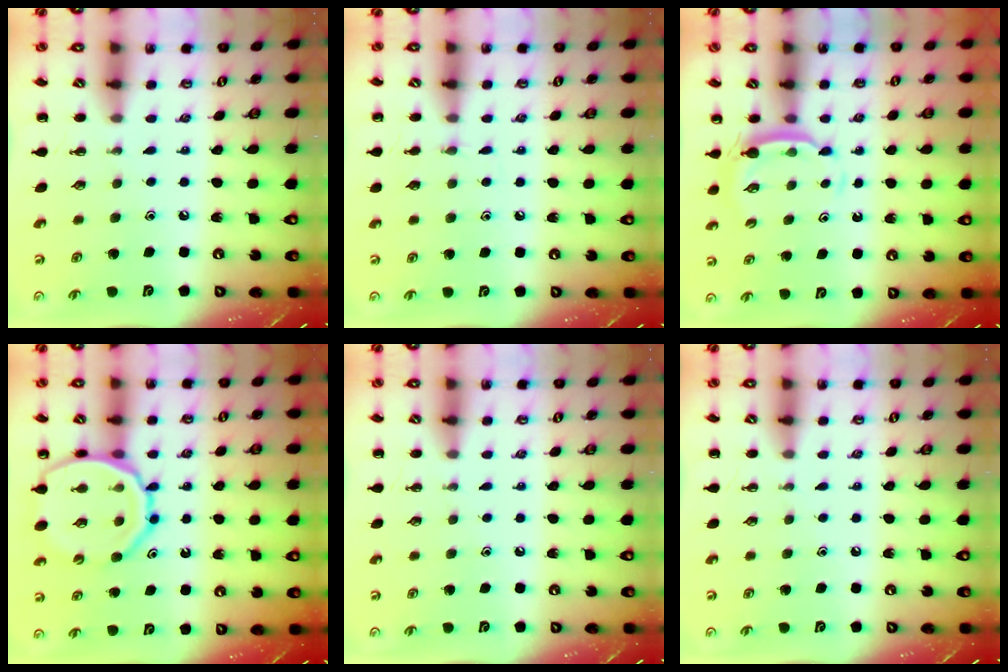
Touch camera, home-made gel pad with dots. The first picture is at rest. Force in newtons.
{"total": 3.7, "press": 3.5, "slide": 1.1}
{"total": 5.5, "press": 5.5, "slide": 0.7}
{"total": 15.4, "press": 15.1, "slide": 3.0}
{"total": 0.0}
{"total": 0.0}